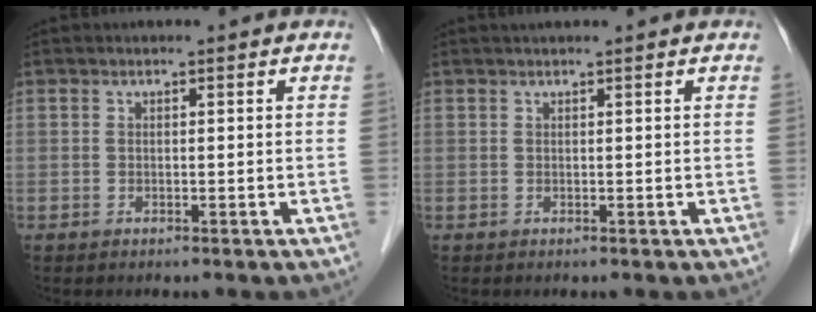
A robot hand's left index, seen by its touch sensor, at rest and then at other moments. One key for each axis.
{"total": 1.6, "fx": 1.4, "fy": -0.1, "fz": 0.8, "tx": -0.008, "ty": 0.022, "tz": 0.027}